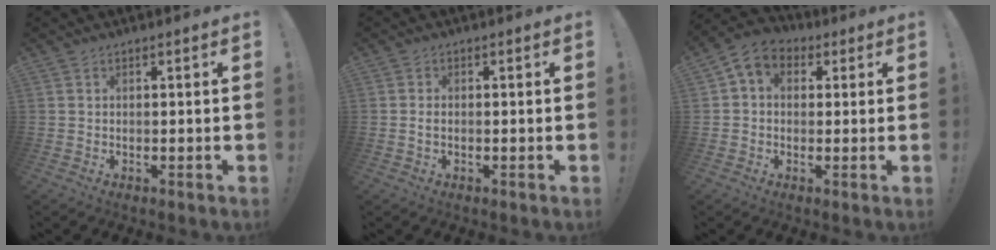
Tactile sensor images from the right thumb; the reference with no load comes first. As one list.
[{"total": 1.1, "force": [-0.1, 0.8, 0.7], "torque": [-0.014, 0.006, -0.002]}, {"total": 6.5, "force": [1.6, 5.1, 3.7], "torque": [-0.064, 0.009, 0.036]}]